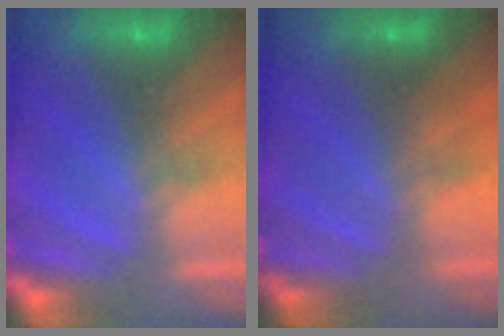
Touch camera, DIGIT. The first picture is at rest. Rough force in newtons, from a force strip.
{"total": 2.1}